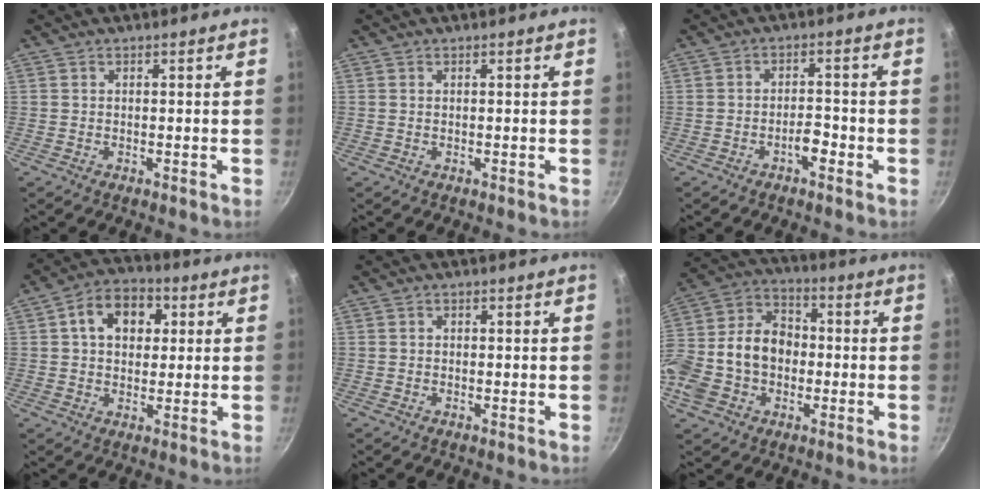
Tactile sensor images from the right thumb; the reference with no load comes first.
{"total": 0.0}
{"total": 3.2, "force": [-1.9, 1.3, 2.3], "torque": [-0.027, 0.022, -0.030]}
{"total": 10.5, "force": [2.7, 7.6, 6.6], "torque": [-0.073, 0.013, 0.029]}
{"total": 0.6, "force": [-0.1, 0.5, 0.2], "torque": [-0.002, 0.003, -0.002]}
{"total": 19.7, "force": [-2.5, 15.1, 12.5], "torque": [-0.234, 0.059, -0.050]}